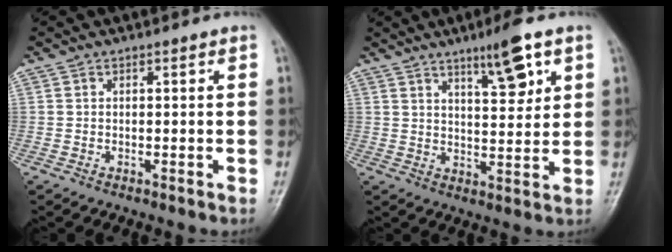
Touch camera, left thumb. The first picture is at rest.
{"total": 8.4, "force": [4.8, 2.0, 6.7], "torque": [-0.096, -0.028, 0.076]}